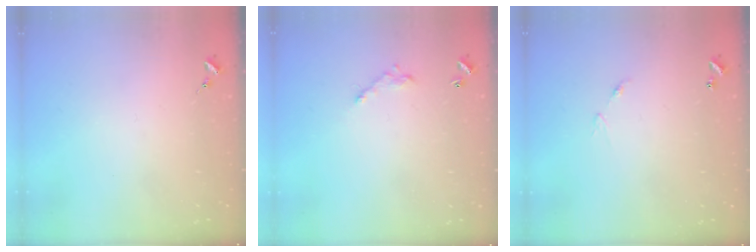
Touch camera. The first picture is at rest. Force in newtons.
{"total": 5.2, "press": 5.2, "slide": 0.2}
{"total": 5.6, "press": 5.5, "slide": 0.6}